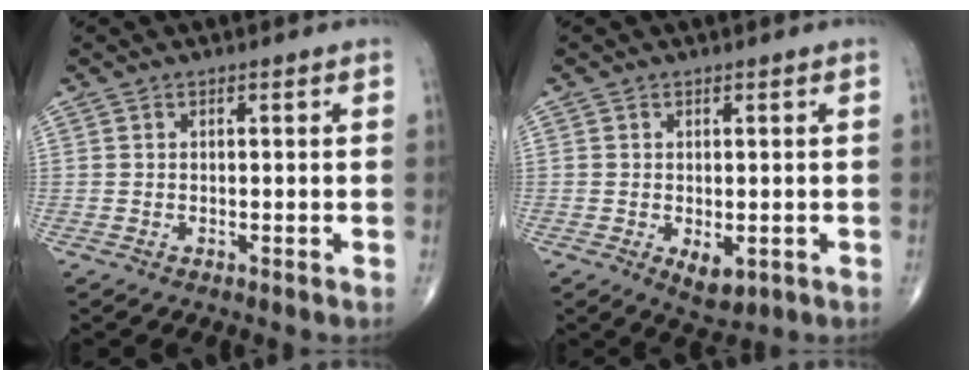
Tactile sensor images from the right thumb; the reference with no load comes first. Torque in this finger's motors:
{"motor_torque": [0.50, 0.84, -0.18, -0.01, 0.11]}